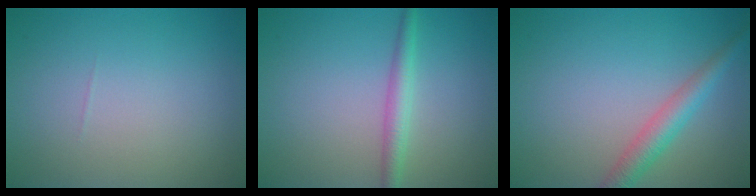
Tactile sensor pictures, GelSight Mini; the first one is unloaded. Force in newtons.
{"total": 2.2, "press": 2.2, "slide": 0.1}
{"total": 3.1, "press": 3.1, "slide": 0.1}